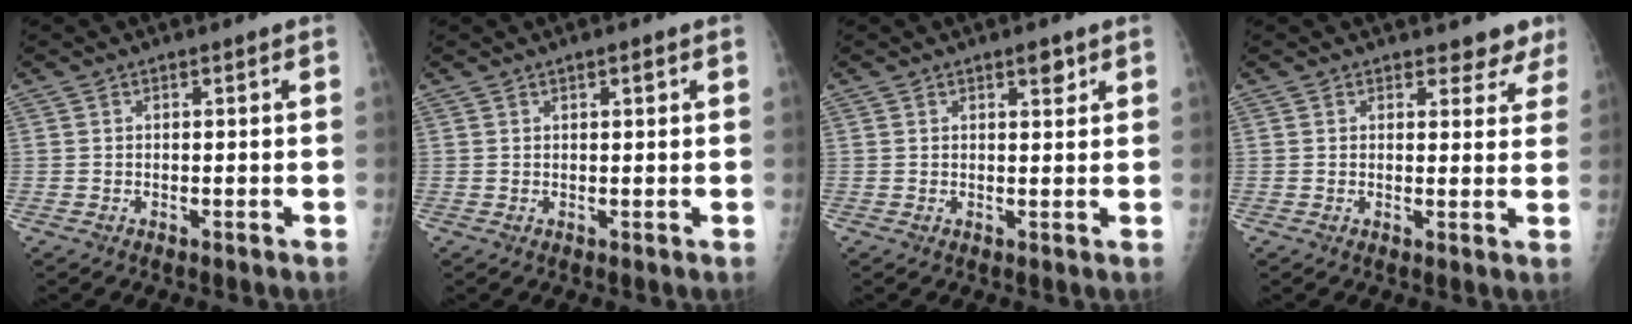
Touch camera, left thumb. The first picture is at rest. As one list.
[{"total": 1.4, "force": [0.7, 0.5, 1.1], "torque": [-0.014, -0.001, 0.010]}, {"total": 2.3, "force": [1.5, 0.9, 1.5], "torque": [-0.013, -0.008, 0.021]}, {"total": 4.3, "force": [3.7, 2.1, 0.5], "torque": [0.027, -0.023, 0.028]}]